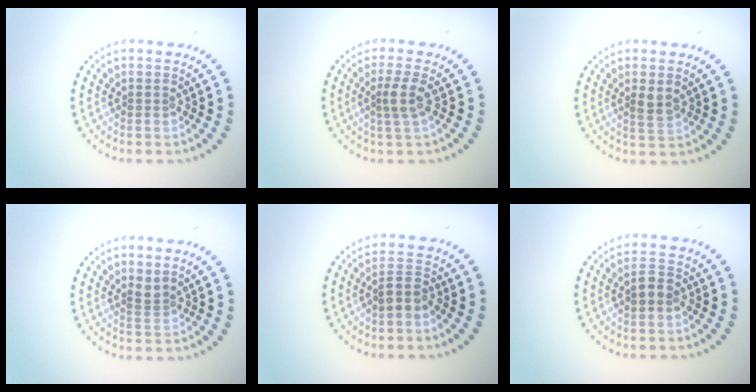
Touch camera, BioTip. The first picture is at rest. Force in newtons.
{"total": 2.1, "press": 1.7, "slide": 1.2}
{"total": 1.6, "press": 1.6, "slide": 0.5}
{"total": 1.0, "press": 0.6, "slide": 0.8}
{"total": 2.0, "press": 1.8, "slide": 0.9}
{"total": 1.9, "press": 1.8, "slide": 0.3}